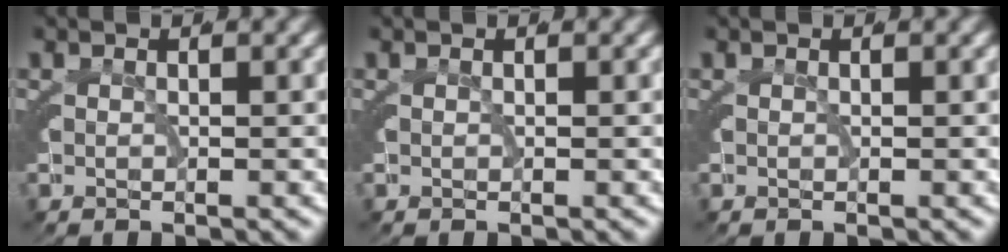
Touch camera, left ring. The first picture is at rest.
{"total": 0.0}
{"total": 0.0}